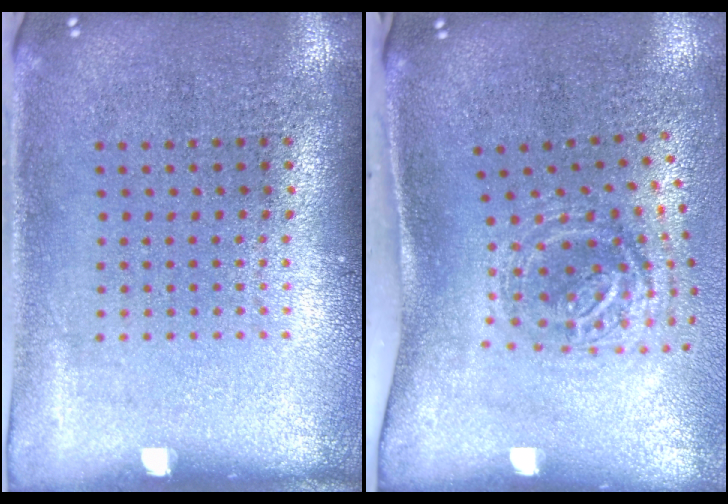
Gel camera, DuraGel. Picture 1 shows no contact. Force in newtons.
{"total": 1.7, "press": 1.2, "slide": 1.2}